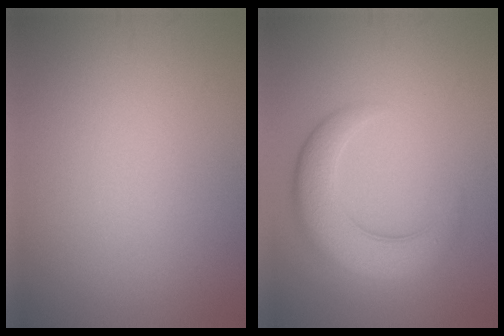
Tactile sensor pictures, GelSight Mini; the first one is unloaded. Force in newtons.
{"total": 5.9, "press": 5.8, "slide": 0.6}